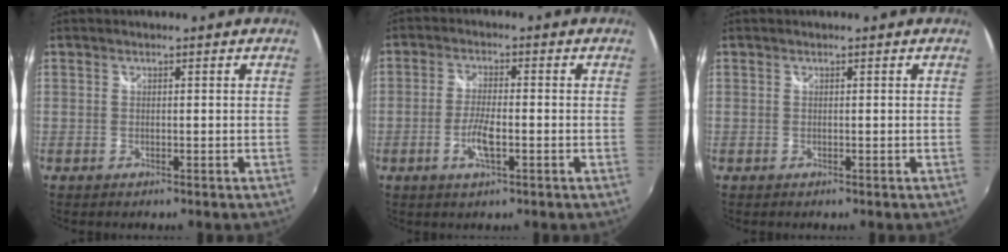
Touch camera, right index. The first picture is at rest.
{"total": 5.3, "force": [-1.8, 1.4, 4.8], "torque": [-0.102, -0.003, -0.036]}
{"total": 0.0}